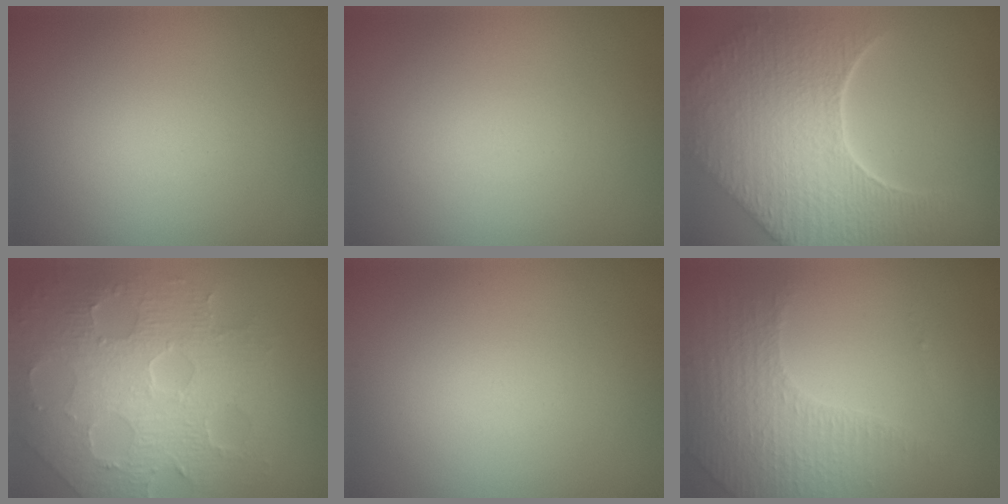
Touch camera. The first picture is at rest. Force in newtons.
{"total": 0.0}
{"total": 9.4, "press": 6.6, "slide": 6.6}
{"total": 8.5, "press": 5.8, "slide": 6.2}
{"total": 0.0}
{"total": 4.3, "press": 3.0, "slide": 3.1}